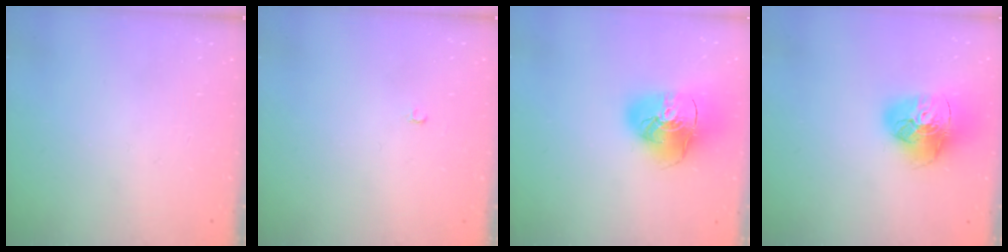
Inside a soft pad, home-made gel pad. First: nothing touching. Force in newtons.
{"total": 2.1, "press": 2.1, "slide": 0.2}
{"total": 16.9, "press": 16.8, "slide": 2.0}
{"total": 16.7, "press": 16.6, "slide": 1.8}